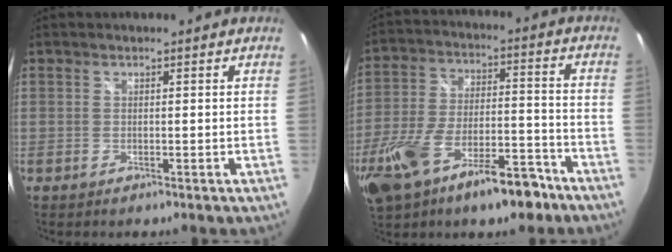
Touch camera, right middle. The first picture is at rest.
{"total": 18.5, "force": [-11.7, 7.3, 12.4], "torque": [-0.249, -0.018, -0.185]}